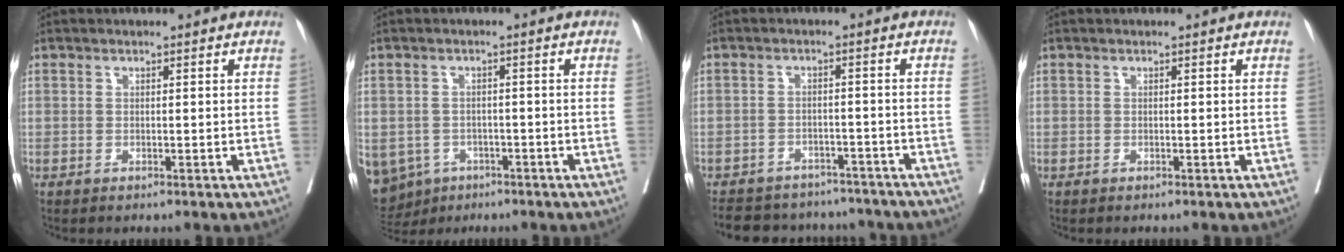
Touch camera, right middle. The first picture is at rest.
{"total": 11.5, "force": [-6.0, 9.2, 3.3], "torque": [-0.104, -0.003, -0.076]}
{"total": 16.1, "force": [-14.3, 6.0, 4.4], "torque": [-0.102, 0.007, -0.177]}
{"total": 0.0}